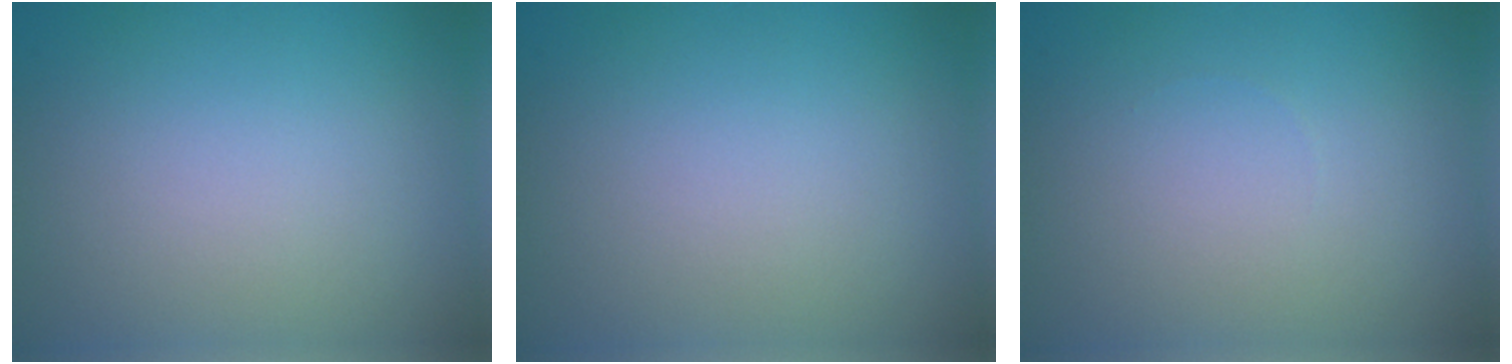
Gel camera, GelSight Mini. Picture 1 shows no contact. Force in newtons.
{"total": 0.0}
{"total": 0.0}